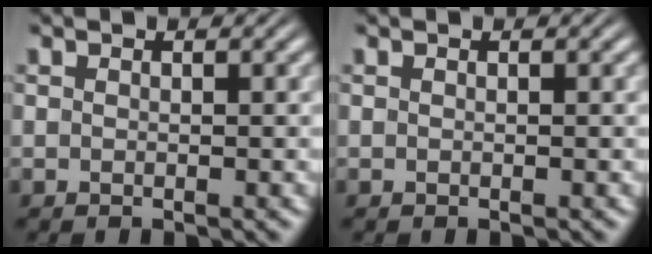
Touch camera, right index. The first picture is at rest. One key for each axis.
{"total": 0.0}